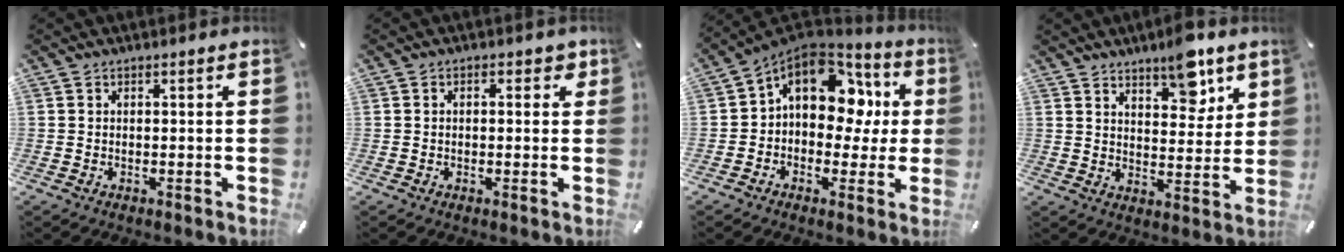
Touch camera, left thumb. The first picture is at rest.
{"total": 2.1, "force": [0.2, 1.3, 1.6], "torque": [-0.016, 0.004, -0.002]}
{"total": 14.5, "force": [4.2, 10.2, 9.4], "torque": [-0.136, -0.018, 0.074]}
{"total": 10.3, "force": [7.7, 4.5, 5.0], "torque": [-0.051, -0.050, 0.131]}